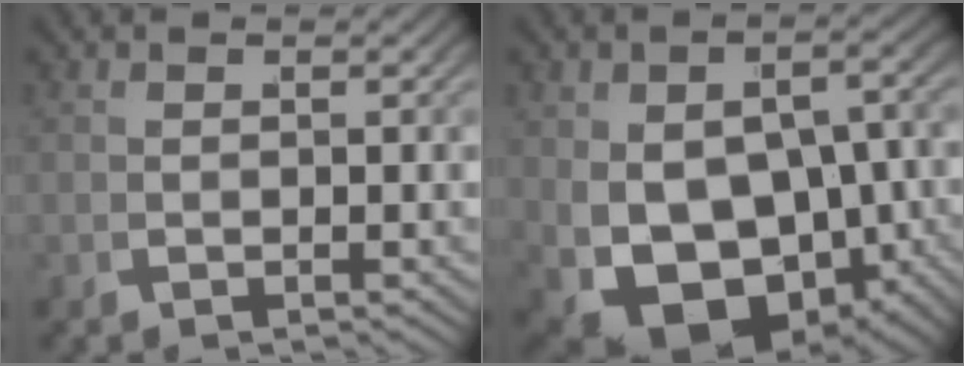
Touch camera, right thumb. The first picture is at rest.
{"total": 12.8, "force": [-3.4, 8.7, 8.7], "torque": [-0.182, -0.074, -0.014]}